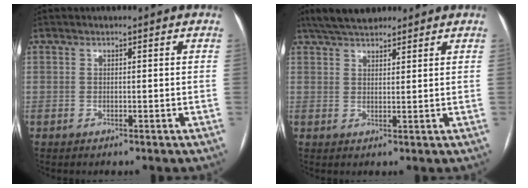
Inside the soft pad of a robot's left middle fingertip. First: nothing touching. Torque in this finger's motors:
{"motor_torque": [0.53, -0.68, 0.04, 0.00]}